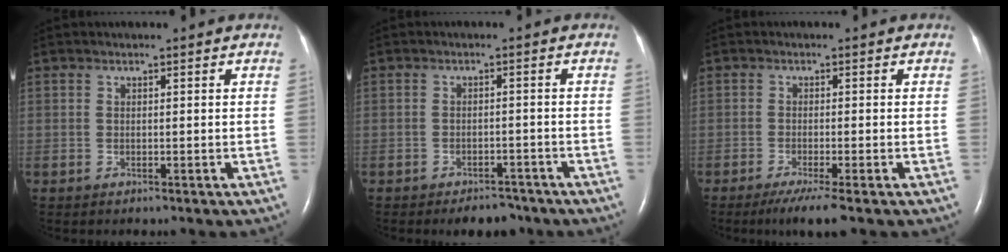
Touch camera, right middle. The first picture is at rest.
{"total": 4.2, "force": [-3.5, 1.8, 1.5], "torque": [-0.017, 0.002, -0.047]}
{"total": 4.4, "force": [-3.0, -0.3, 3.2], "torque": [-0.056, -0.014, -0.054]}